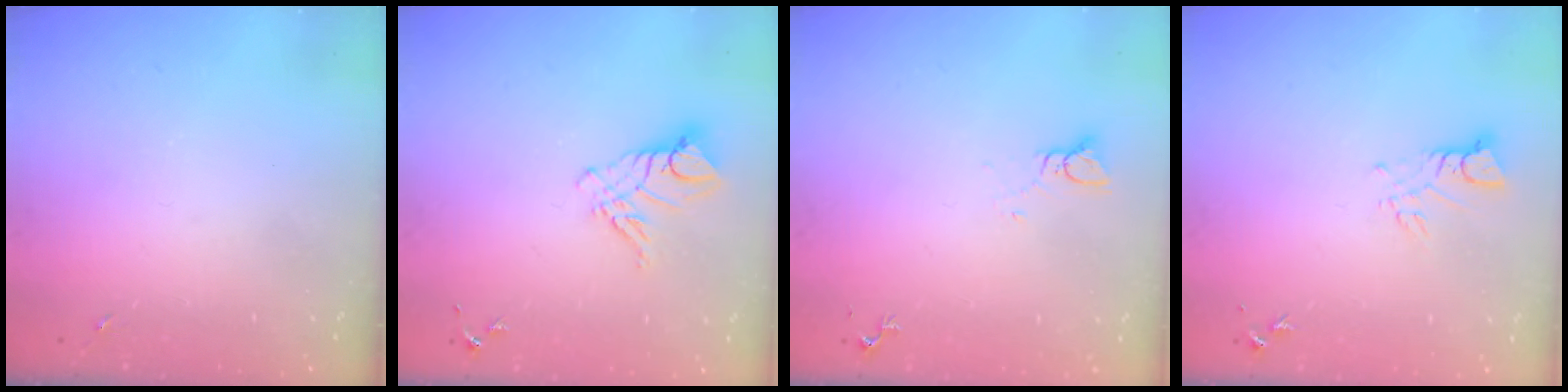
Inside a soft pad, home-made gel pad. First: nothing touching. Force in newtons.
{"total": 10.4, "press": 10.3, "slide": 0.7}
{"total": 2.8, "press": 2.8, "slide": 0.1}
{"total": 3.7, "press": 3.7, "slide": 0.4}